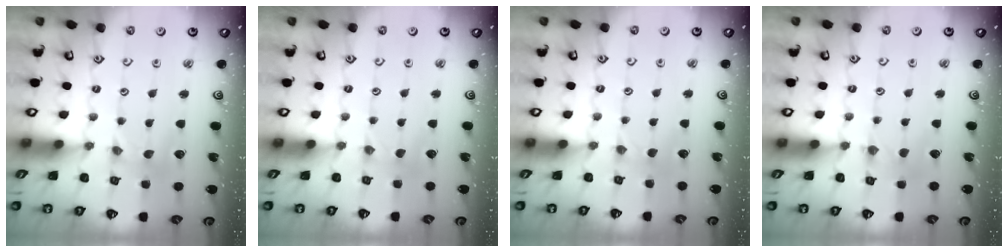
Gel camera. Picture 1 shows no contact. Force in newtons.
{"total": 0.0}
{"total": 1.1, "press": 1.1, "slide": 0.4}
{"total": 1.2, "press": 1.2, "slide": 0.2}